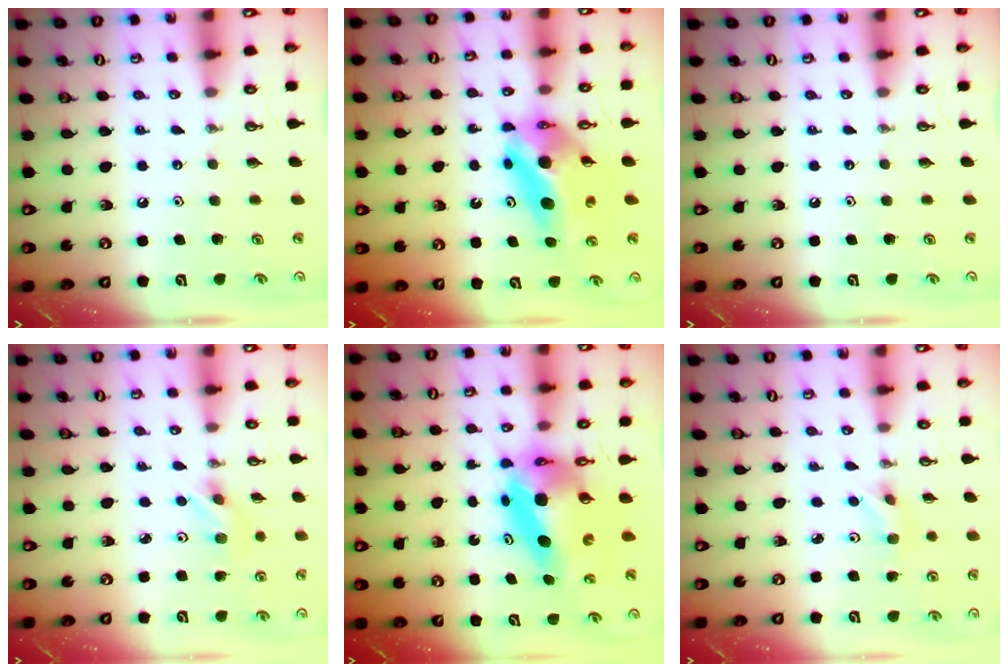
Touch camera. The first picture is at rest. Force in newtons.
{"total": 13.2, "press": 11.0, "slide": 7.2}
{"total": 0.0}
{"total": 3.2, "press": 3.1, "slide": 0.8}
{"total": 9.2, "press": 9.2, "slide": 0.9}
{"total": 2.9, "press": 2.8, "slide": 0.6}